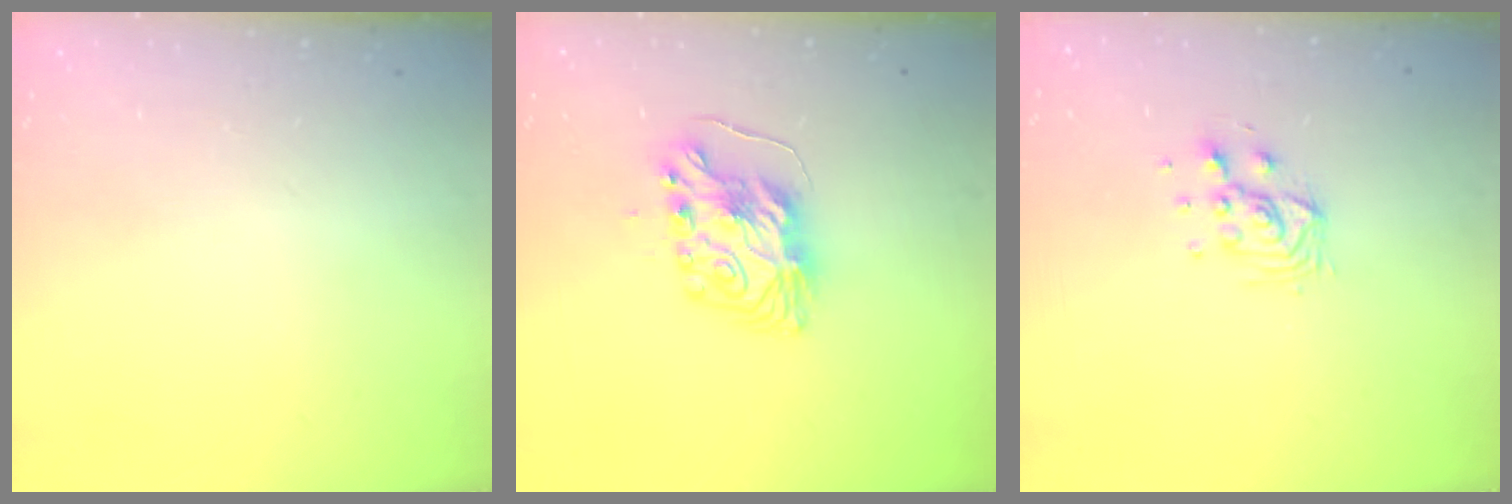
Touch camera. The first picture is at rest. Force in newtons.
{"total": 9.0, "press": 9.0, "slide": 0.6}
{"total": 5.9, "press": 5.9, "slide": 0.4}